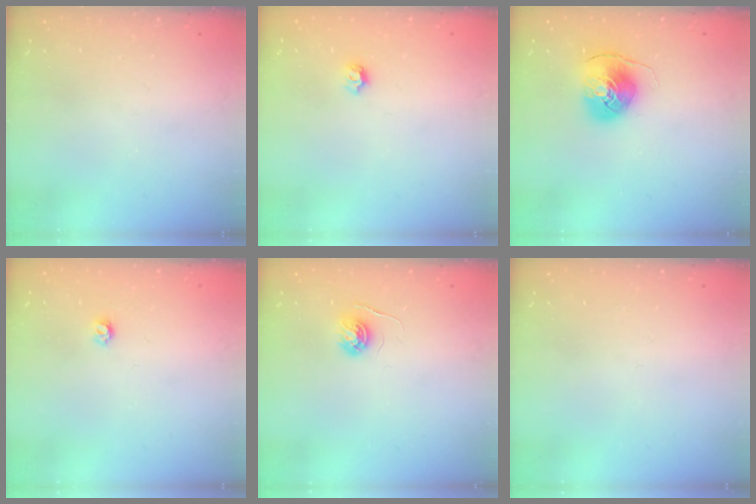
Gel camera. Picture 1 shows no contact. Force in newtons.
{"total": 5.5, "press": 5.5, "slide": 0.5}
{"total": 9.2, "press": 9.1, "slide": 1.0}
{"total": 3.2, "press": 3.2, "slide": 0.3}
{"total": 4.7, "press": 4.6, "slide": 0.4}
{"total": 0.0}